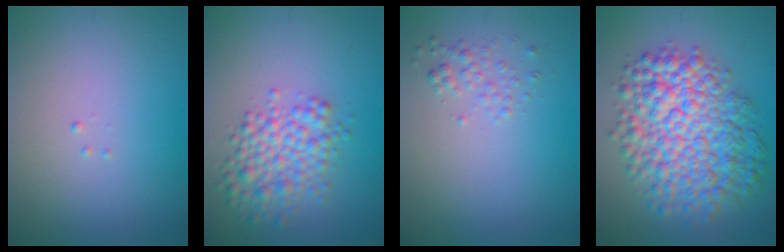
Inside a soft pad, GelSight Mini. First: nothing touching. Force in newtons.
{"total": 4.3, "press": 4.3, "slide": 0.2}
{"total": 1.2, "press": 1.2, "slide": 0.1}
{"total": 9.0, "press": 9.0, "slide": 0.2}